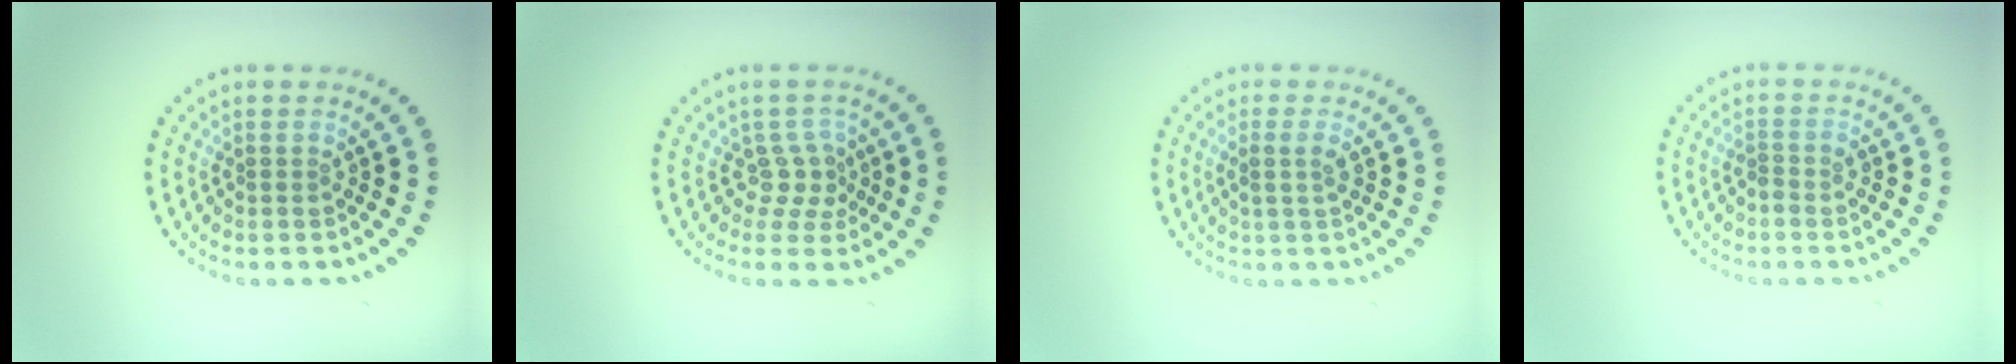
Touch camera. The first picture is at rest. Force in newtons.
{"total": 2.4, "press": 1.5, "slide": 1.8}
{"total": 1.5, "press": 1.3, "slide": 0.7}
{"total": 1.0, "press": 0.8, "slide": 0.5}